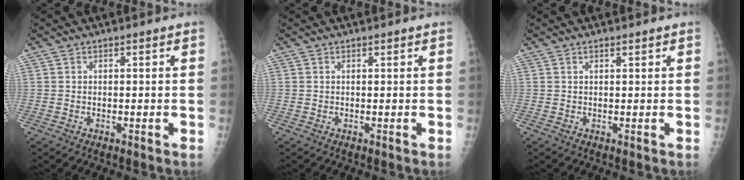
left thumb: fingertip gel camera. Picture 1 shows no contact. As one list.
[{"total": 0.0}, {"total": 0.6, "force": [0.4, 0.2, 0.5], "torque": [-0.003, 0.000, 0.006]}]